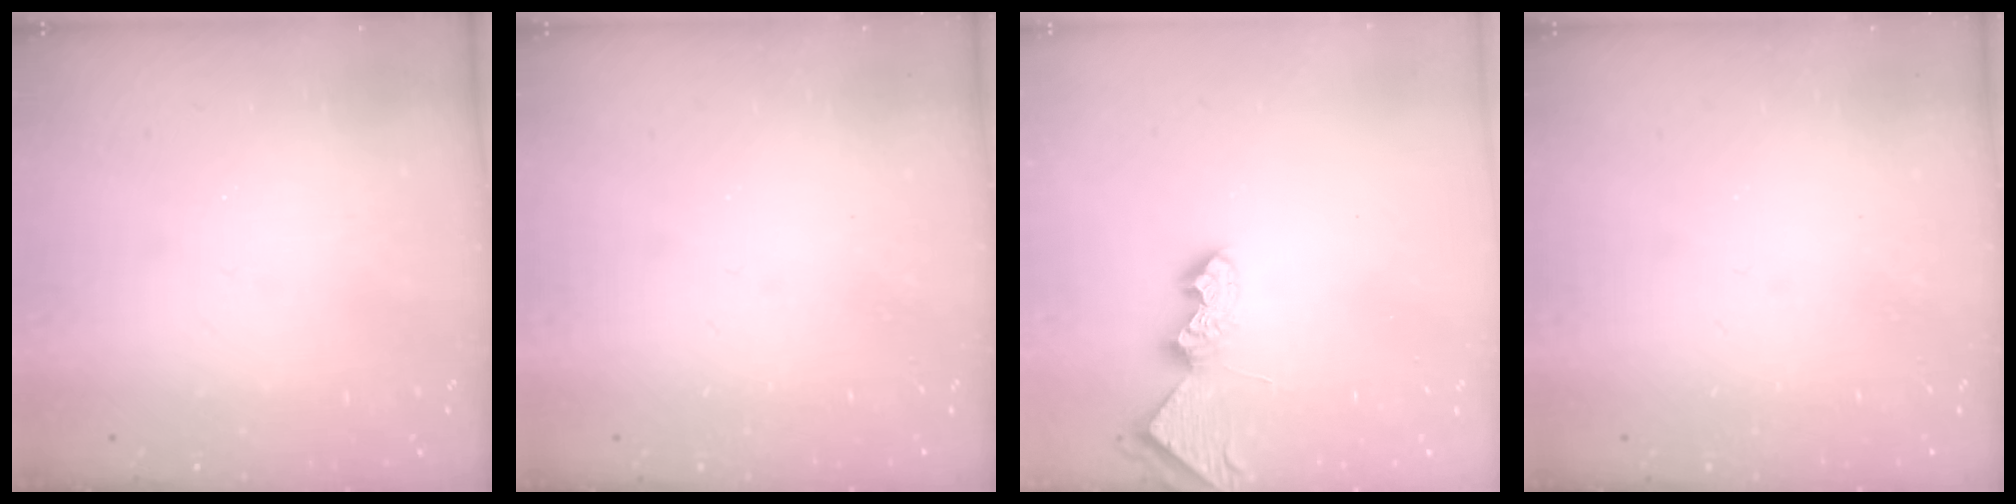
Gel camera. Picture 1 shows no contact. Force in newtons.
{"total": 0.0}
{"total": 6.3, "press": 6.3, "slide": 0.5}
{"total": 0.0}